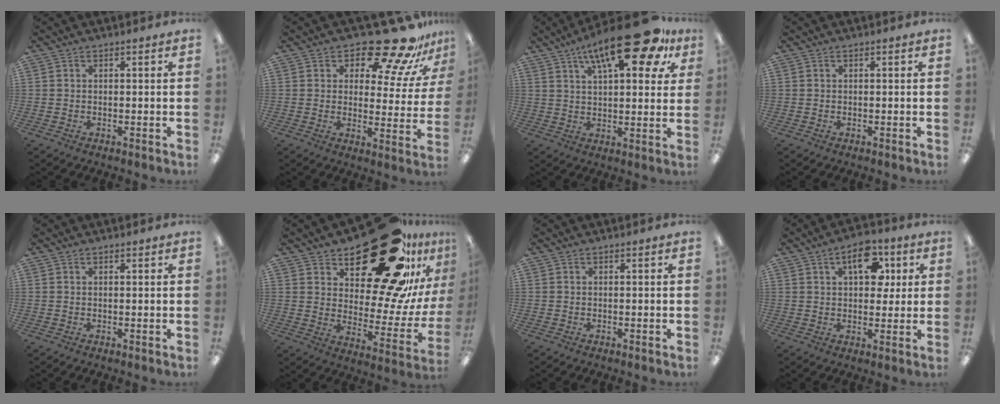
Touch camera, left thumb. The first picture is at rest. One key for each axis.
{"total": 17.2, "fx": 13.9, "fy": 5.7, "fz": 8.3, "tx": -0.130, "ty": -0.100, "tz": 0.236}
{"total": 20.2, "fx": 11.7, "fy": 6.9, "fz": 14.9, "tx": -0.223, "ty": -0.054, "tz": 0.183}
{"total": 0.0}
{"total": 0.6, "fx": 0.4, "fy": 0.3, "fz": 0.2, "tx": 0.003, "ty": -0.001, "tz": 0.005}
{"total": 30.9, "fx": 20.1, "fy": 13.3, "fz": 19.3, "tx": -0.236, "ty": -0.141, "tz": 0.351}
{"total": 0.0}
{"total": 10.8, "fx": 4.1, "fy": 6.4, "fz": 7.7, "tx": -0.092, "ty": -0.008, "tz": 0.065}